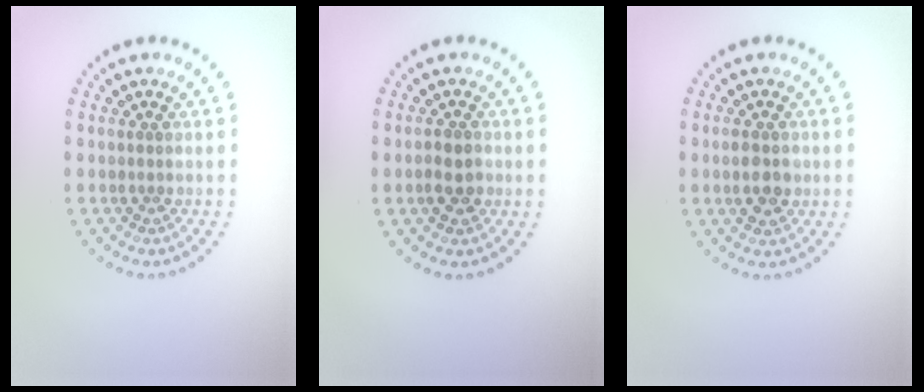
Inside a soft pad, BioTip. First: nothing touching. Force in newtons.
{"total": 2.2, "press": 2.1, "slide": 0.5}
{"total": 2.6, "press": 2.6, "slide": 0.0}